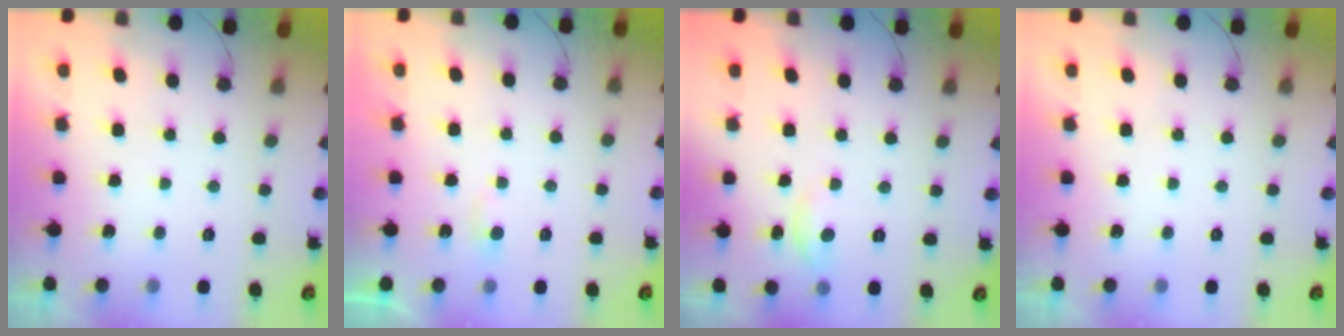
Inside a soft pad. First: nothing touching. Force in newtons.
{"total": 2.4, "press": 2.4, "slide": 0.2}
{"total": 2.9, "press": 2.9, "slide": 0.3}
{"total": 0.0}